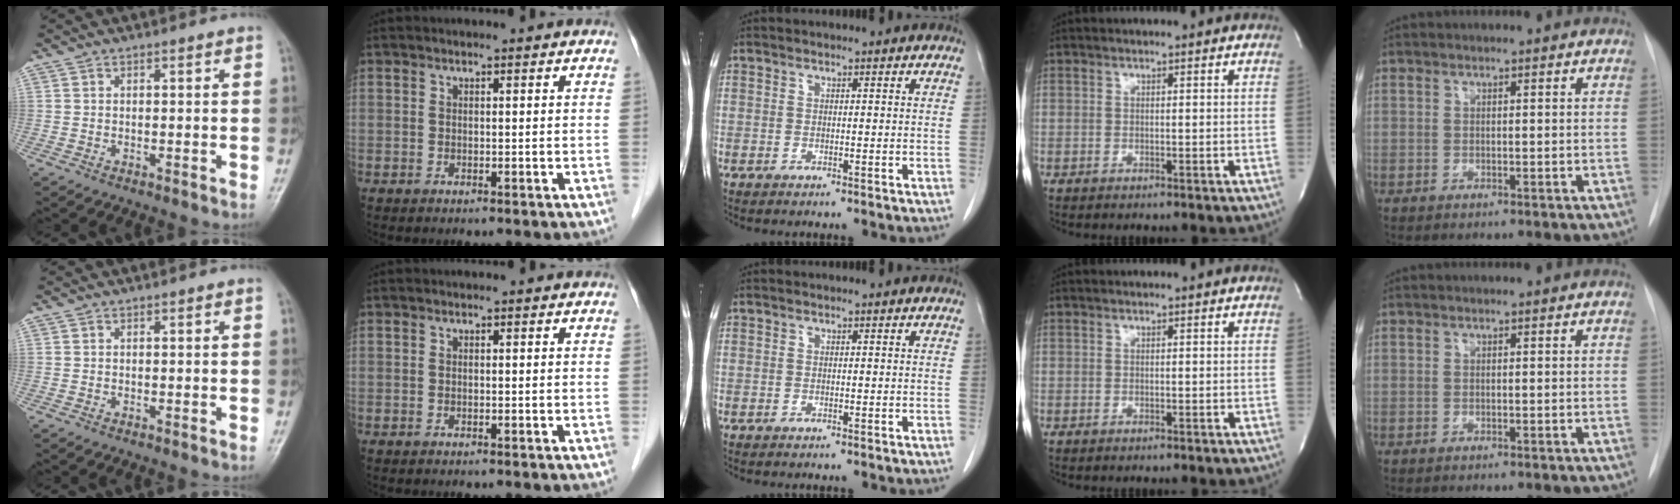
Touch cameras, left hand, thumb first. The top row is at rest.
{}